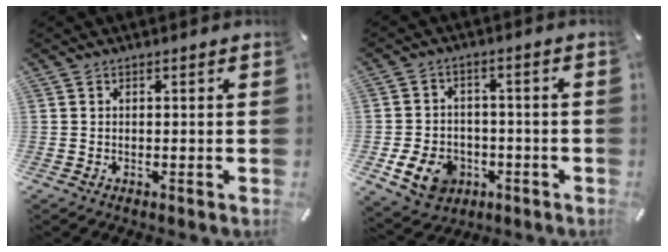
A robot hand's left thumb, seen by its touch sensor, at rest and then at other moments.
{"total": 10.0, "force": [-3.7, 7.8, 5.0], "torque": [-0.102, 0.018, -0.068]}